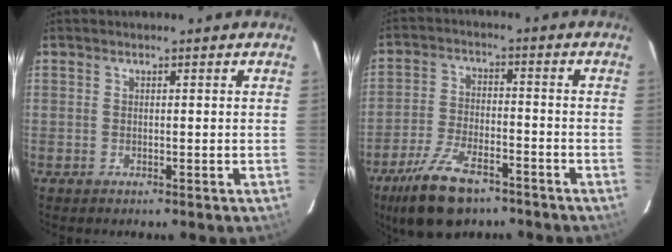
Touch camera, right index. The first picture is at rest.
{"total": 12.9, "force": [-8.9, 5.7, 7.5], "torque": [-0.172, -0.014, -0.157]}